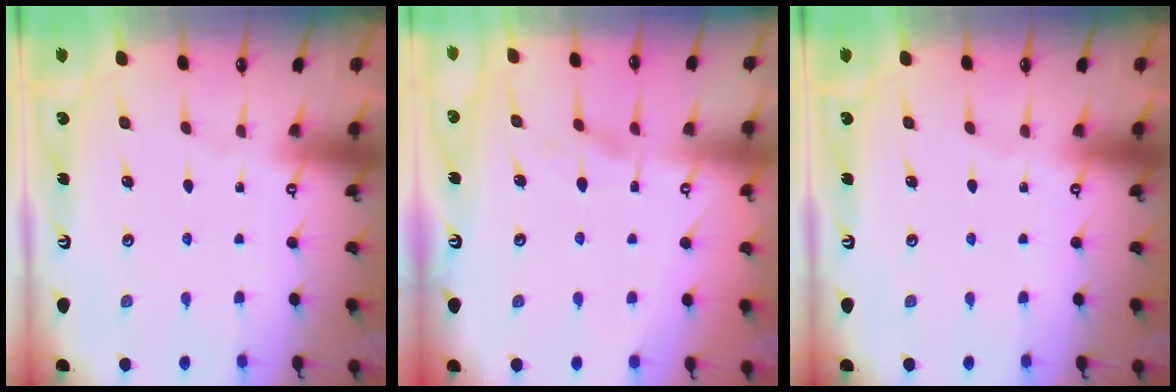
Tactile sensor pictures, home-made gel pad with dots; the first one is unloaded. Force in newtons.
{"total": 2.0, "press": 1.7, "slide": 1.0}
{"total": 0.0}